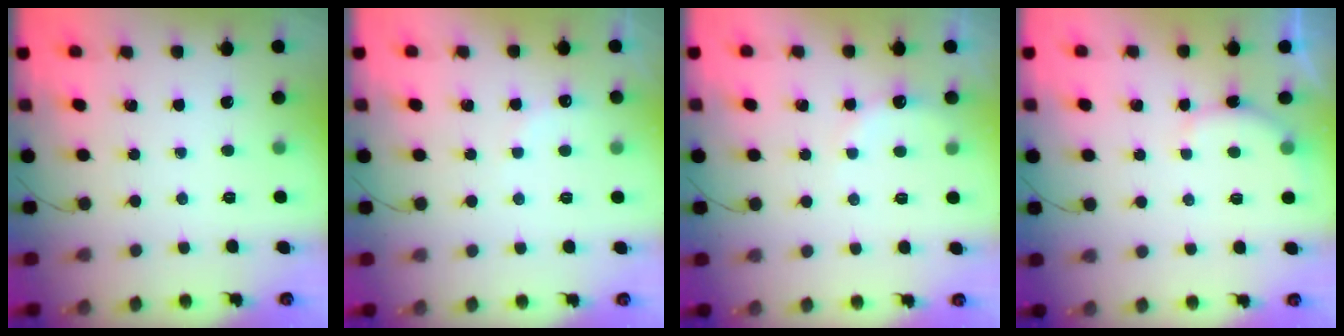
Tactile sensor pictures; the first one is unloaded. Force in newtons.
{"total": 4.8, "press": 4.8, "slide": 0.7}
{"total": 5.1, "press": 4.9, "slide": 1.3}
{"total": 5.2, "press": 5.1, "slide": 0.9}